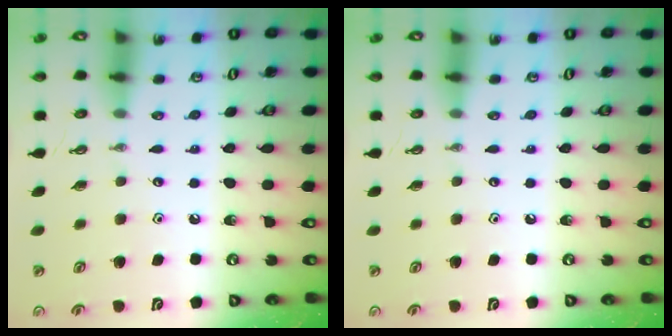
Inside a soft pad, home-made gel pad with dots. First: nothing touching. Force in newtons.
{"total": 0.0}